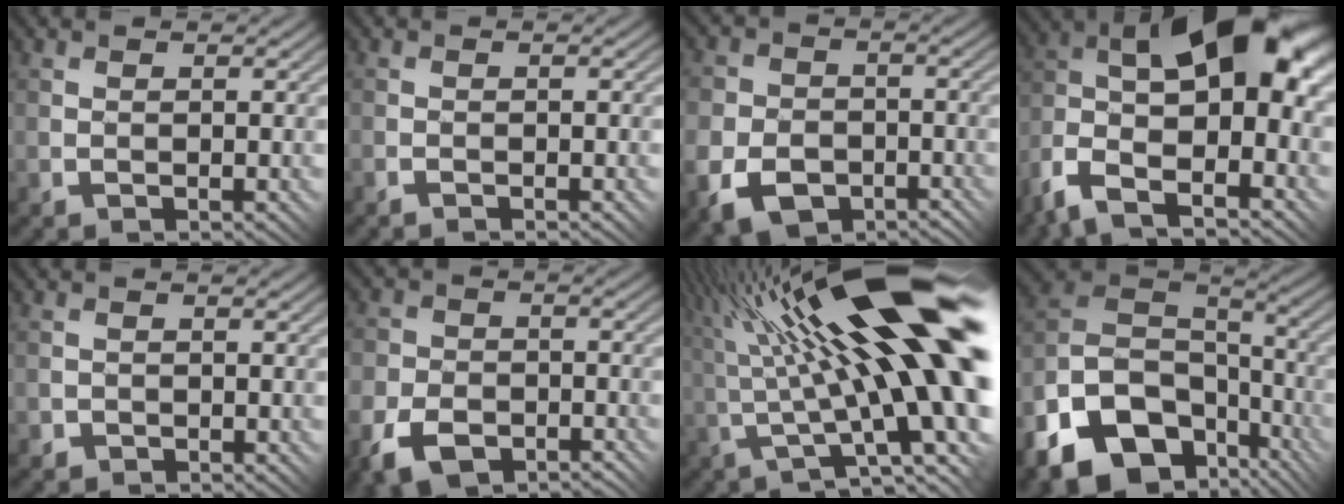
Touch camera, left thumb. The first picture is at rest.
{"total": 0.7, "force": [-0.7, 0.0, 0.2], "torque": [-0.002, 0.004, -0.014]}
{"total": 8.2, "force": [-4.2, 6.1, 3.5], "torque": [-0.084, -0.032, -0.090]}
{"total": 17.5, "force": [-4.0, 9.4, 14.2], "torque": [-0.271, -0.017, -0.051]}
{"total": 1.0, "force": [-0.6, 0.8, -0.2], "torque": [0.007, 0.000, -0.010]}
{"total": 6.6, "force": [-4.1, 3.9, 3.3], "torque": [-0.079, -0.008, -0.081]}
{"total": 21.5, "force": [5.8, 4.5, 20.2], "torque": [-0.335, 0.030, 0.106]}
{"total": 16.9, "force": [-8.7, 11.5, 8.7], "torque": [-0.218, -0.038, -0.141]}